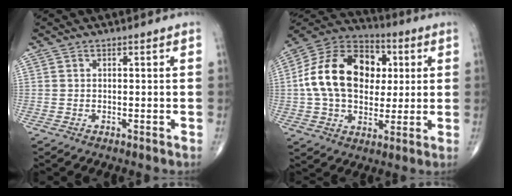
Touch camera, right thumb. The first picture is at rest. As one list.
[{"total": 21.0, "force": [2.6, 14.8, 14.7], "torque": [-0.238, 0.019, 0.041]}]